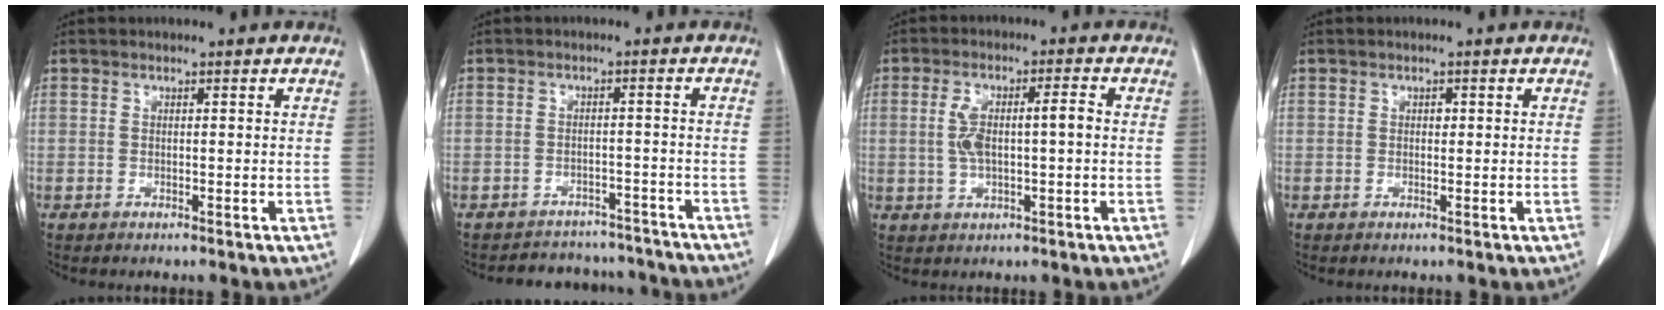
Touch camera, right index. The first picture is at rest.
{"total": 9.4, "force": [-8.7, 3.6, 0.0], "torque": [0.011, 0.025, -0.099]}
{"total": 6.6, "force": [0.2, 1.8, 6.3], "torque": [-0.133, 0.019, 0.008]}
{"total": 0.6, "force": [0.1, 0.5, 0.4], "torque": [-0.006, 0.001, 0.003]}